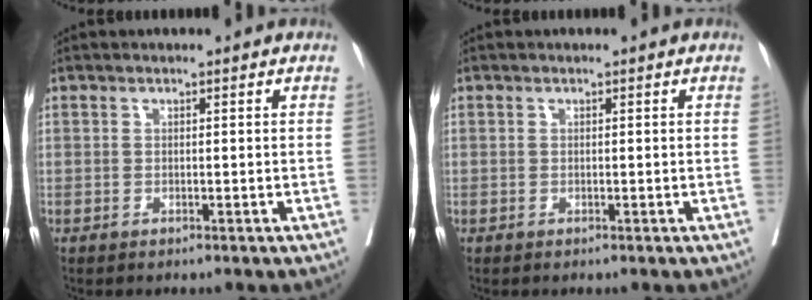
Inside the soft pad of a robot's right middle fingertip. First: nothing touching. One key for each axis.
{"total": 0.0}